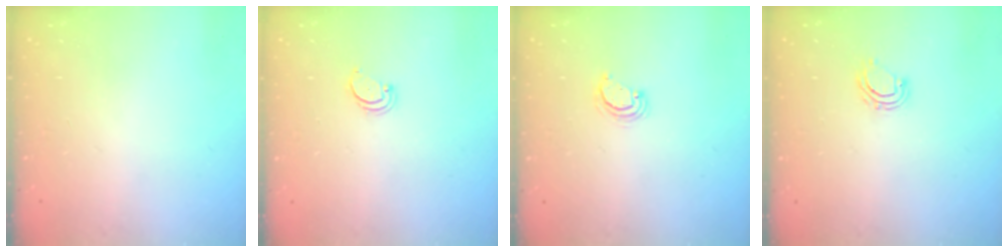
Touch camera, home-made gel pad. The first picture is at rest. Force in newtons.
{"total": 2.4, "press": 2.3, "slide": 0.5}
{"total": 3.0, "press": 3.0, "slide": 0.2}
{"total": 4.5, "press": 4.5, "slide": 0.2}